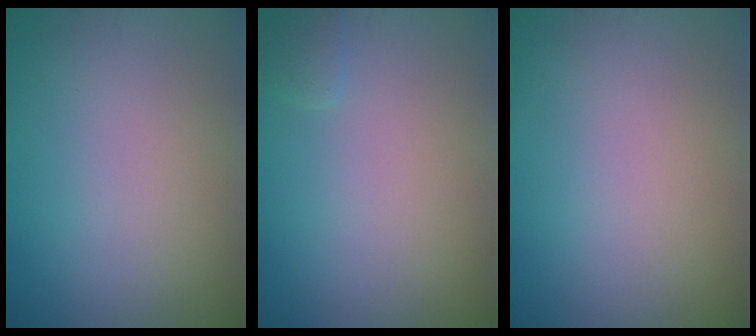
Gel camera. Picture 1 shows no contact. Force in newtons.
{"total": 0.8, "press": 0.8, "slide": 0.1}
{"total": 0.0}